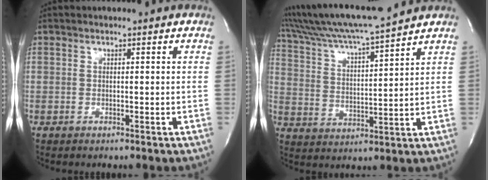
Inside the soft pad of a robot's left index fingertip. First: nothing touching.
{"total": 14.2, "force": [12.7, -0.8, 6.5], "torque": [-0.131, 0.009, 0.216]}